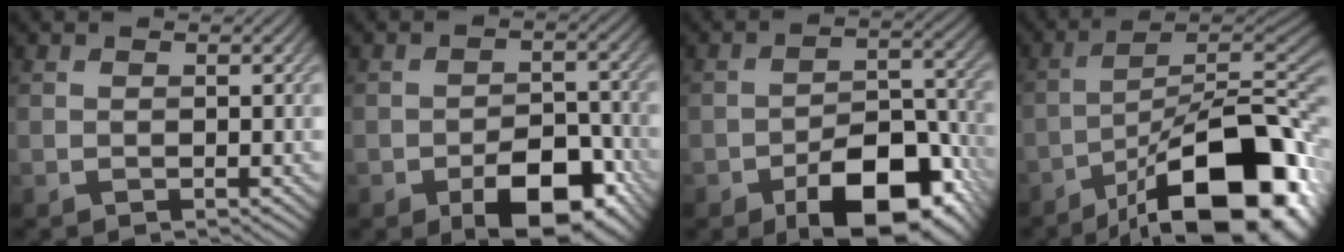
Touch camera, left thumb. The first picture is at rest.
{"total": 8.9, "force": [-4.7, 4.5, 6.1], "torque": [-0.088, -0.007, -0.067]}
{"total": 12.6, "force": [-6.9, 6.3, 8.4], "torque": [-0.125, -0.010, -0.105]}
{"total": 18.9, "force": [-11.1, 6.6, 13.8], "torque": [-0.176, -0.011, -0.171]}